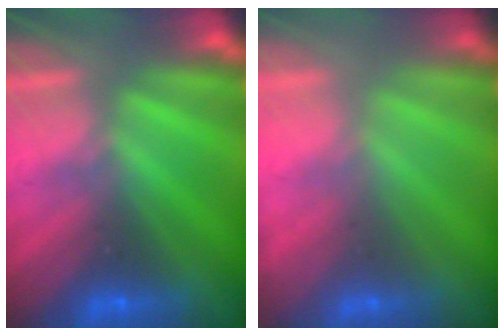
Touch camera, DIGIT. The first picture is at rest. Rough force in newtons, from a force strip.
{"total": 2.1}